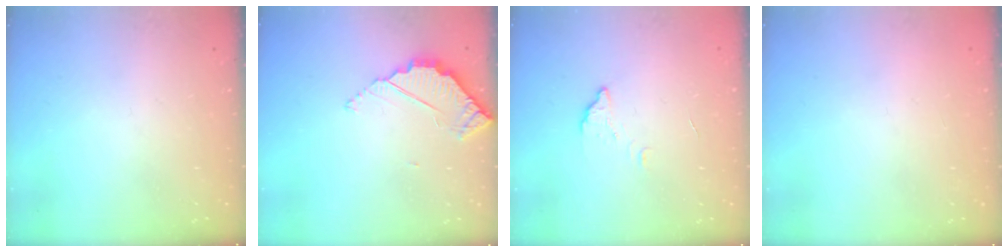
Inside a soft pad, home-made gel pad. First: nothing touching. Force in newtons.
{"total": 3.8, "press": 3.8, "slide": 0.3}
{"total": 2.7, "press": 2.7, "slide": 0.2}
{"total": 2.1, "press": 2.1, "slide": 0.1}